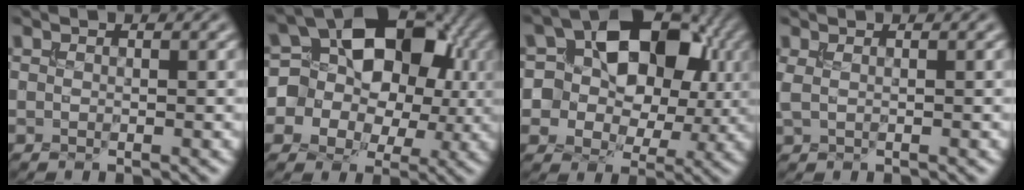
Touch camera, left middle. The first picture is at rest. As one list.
[{"total": 11.2, "force": [1.2, 9.2, 6.3], "torque": [-0.076, 0.027, -0.005]}, {"total": 13.2, "force": [2.7, 10.4, 7.7], "torque": [-0.115, 0.046, 0.035]}, {"total": 0.9, "force": [0.4, 0.4, 0.8], "torque": [-0.019, 0.003, 0.006]}]